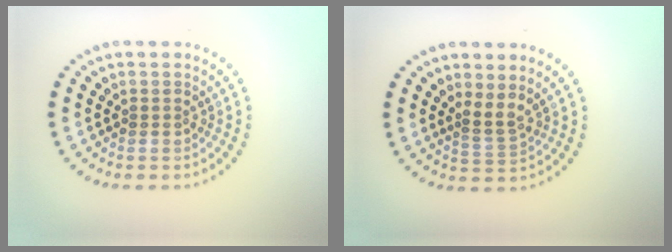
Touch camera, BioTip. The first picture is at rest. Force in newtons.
{"total": 1.8, "press": 1.1, "slide": 1.4}